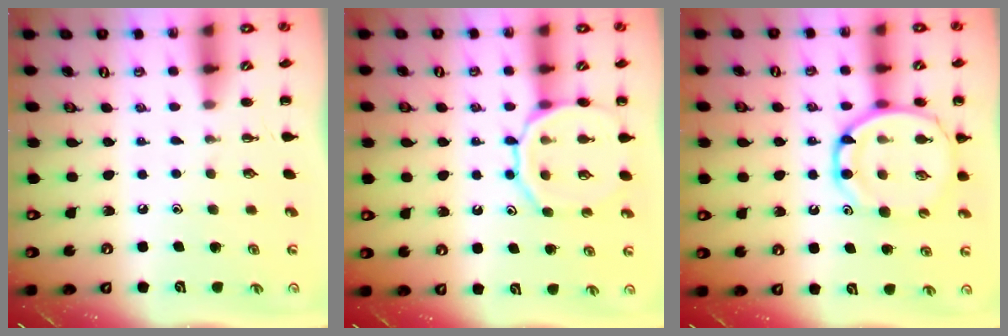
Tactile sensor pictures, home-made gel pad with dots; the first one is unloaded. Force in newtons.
{"total": 12.8, "press": 12.7, "slide": 1.6}
{"total": 13.7, "press": 13.3, "slide": 3.2}